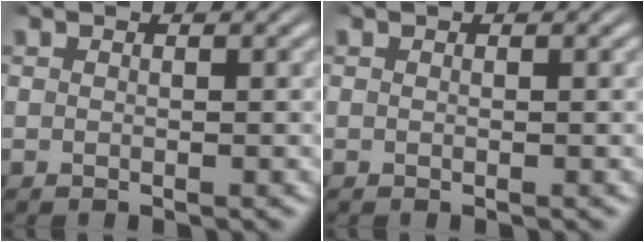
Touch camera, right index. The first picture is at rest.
{"total": 0.0}